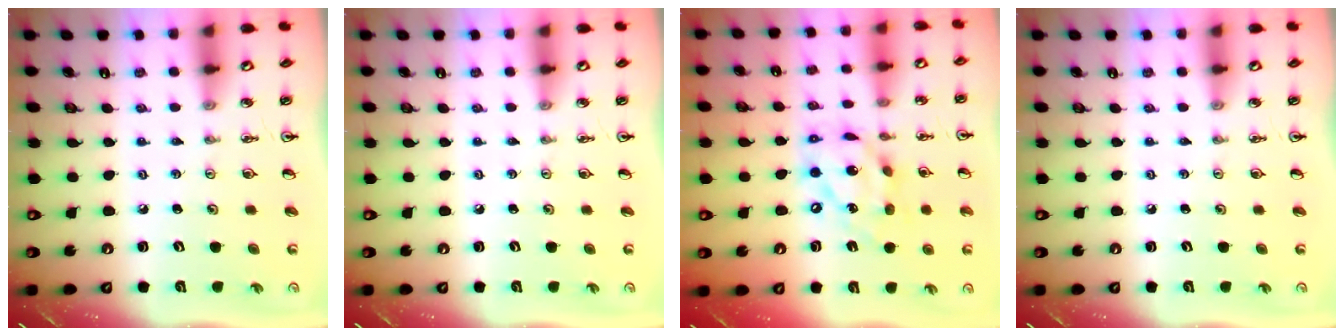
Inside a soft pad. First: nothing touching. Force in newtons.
{"total": 0.0}
{"total": 14.5, "press": 14.4, "slide": 1.1}
{"total": 0.0}